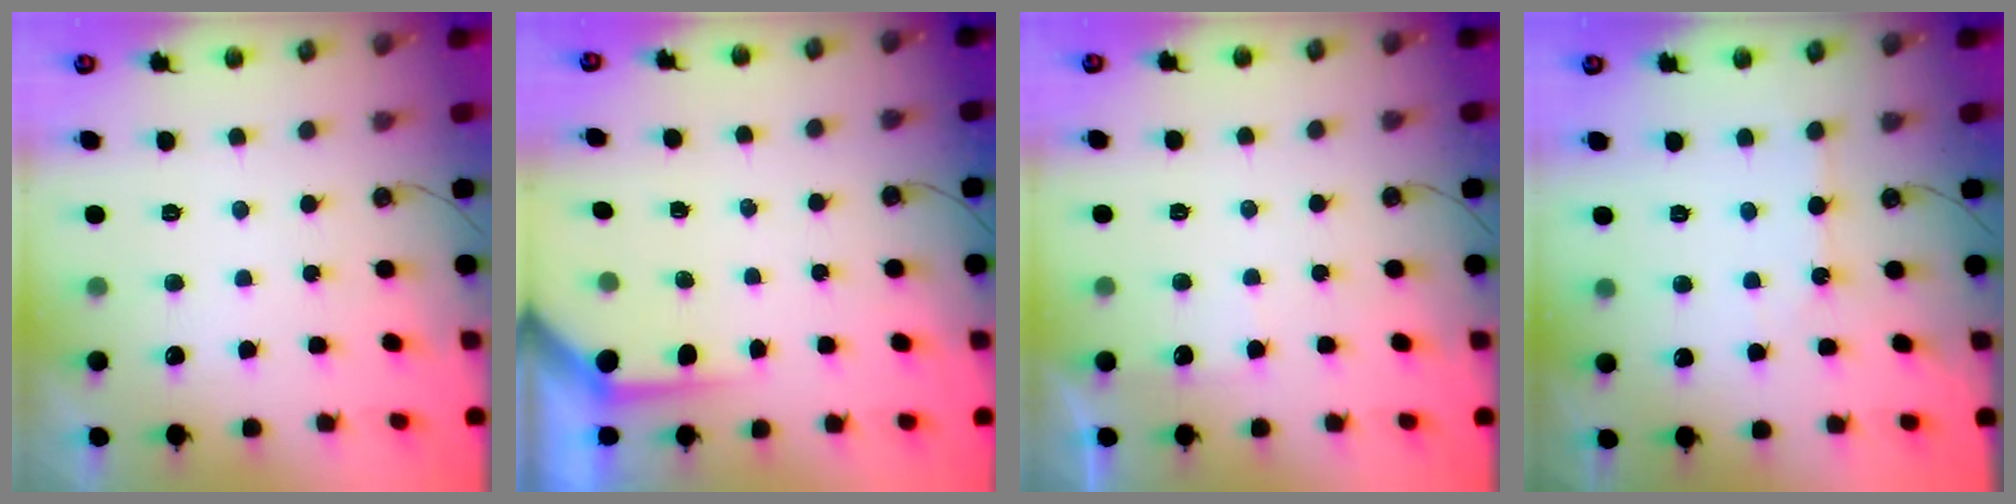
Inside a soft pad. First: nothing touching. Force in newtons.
{"total": 3.5, "press": 3.5, "slide": 0.3}
{"total": 2.4, "press": 2.3, "slide": 0.4}
{"total": 2.7, "press": 2.7, "slide": 0.5}